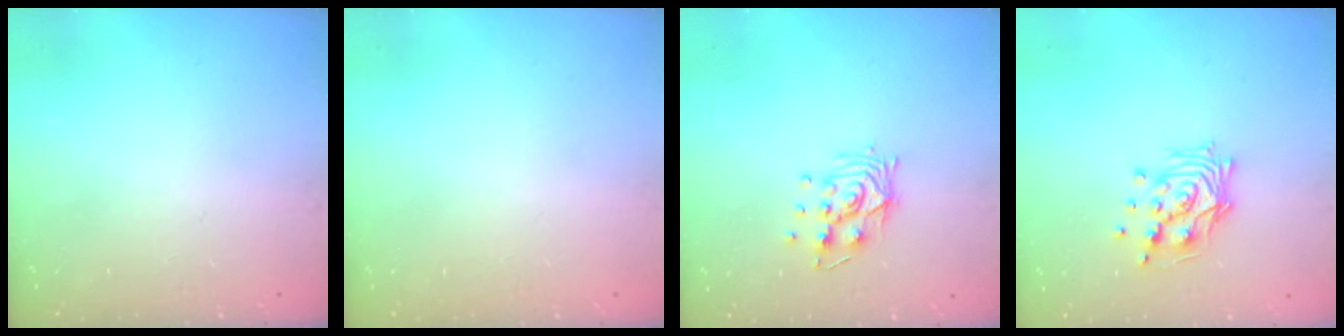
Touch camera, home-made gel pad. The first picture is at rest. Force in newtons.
{"total": 0.0}
{"total": 8.9, "press": 8.9, "slide": 0.7}
{"total": 12.5, "press": 12.4, "slide": 1.5}